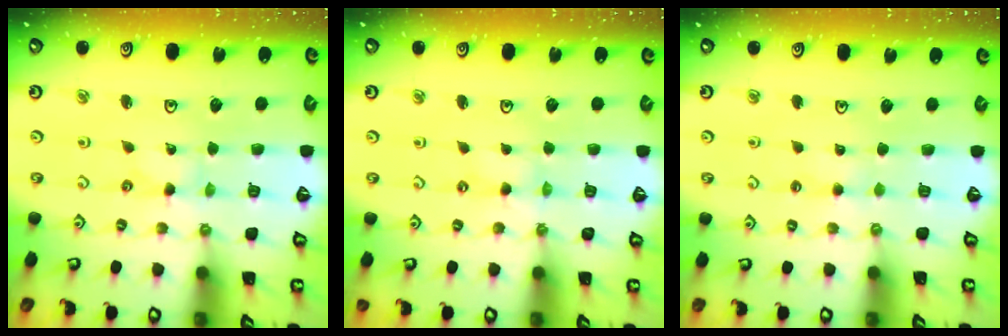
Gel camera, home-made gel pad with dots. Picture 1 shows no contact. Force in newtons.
{"total": 0.0}
{"total": 1.4, "press": 1.4, "slide": 0.3}